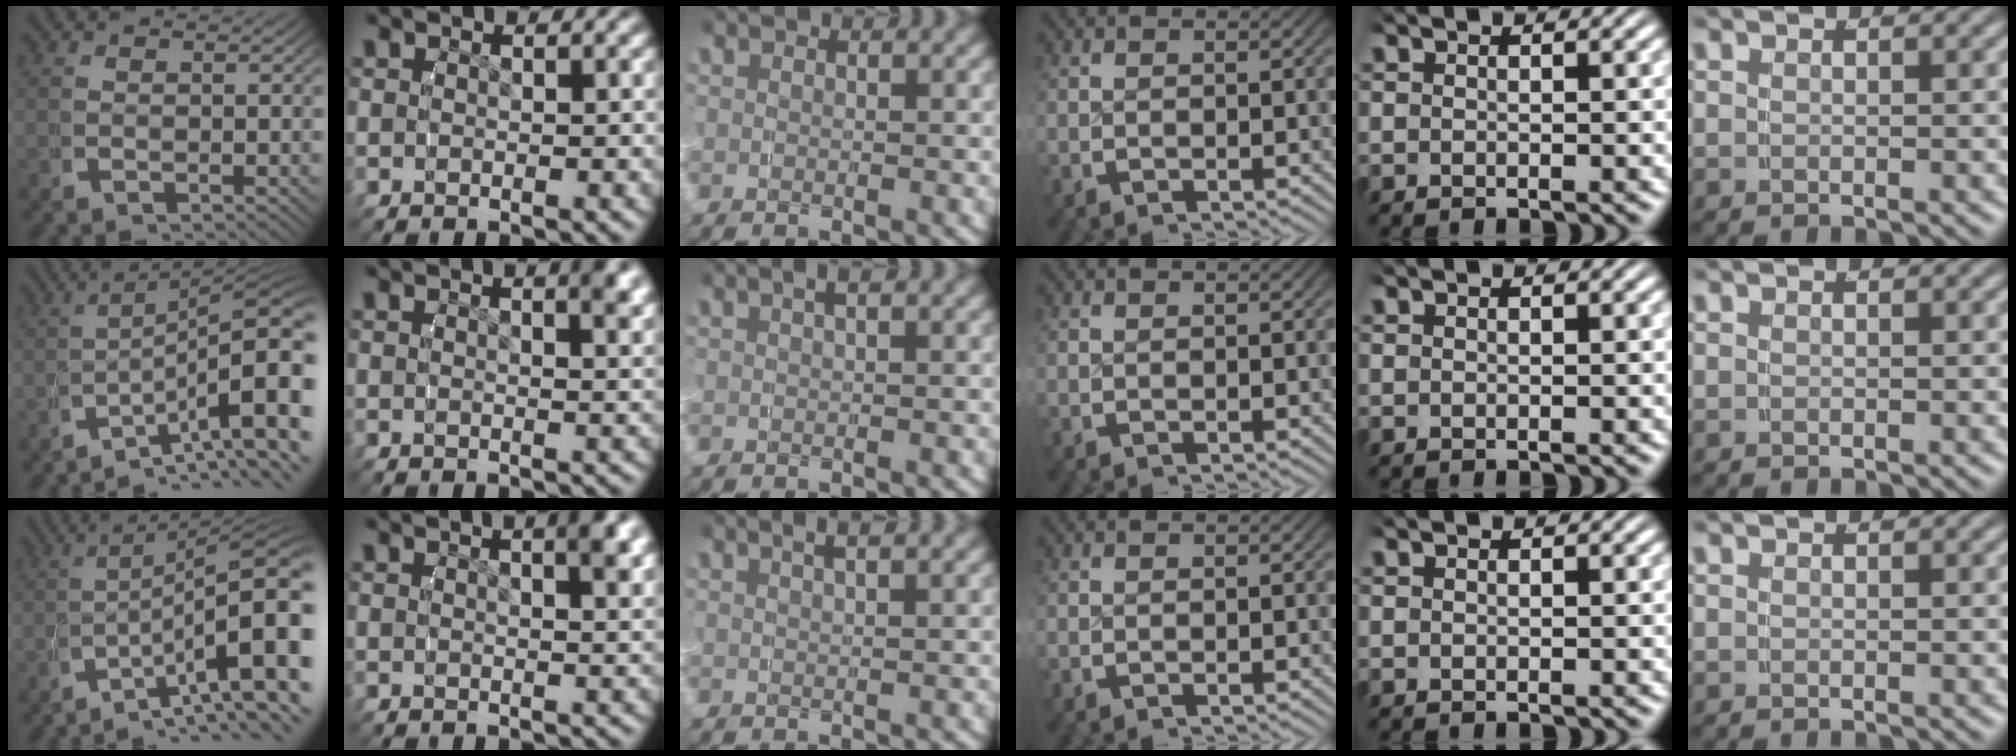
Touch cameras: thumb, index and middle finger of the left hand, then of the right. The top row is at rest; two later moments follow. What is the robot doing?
{"motion": "grasp_and_lifting", "object": "water bottle"}